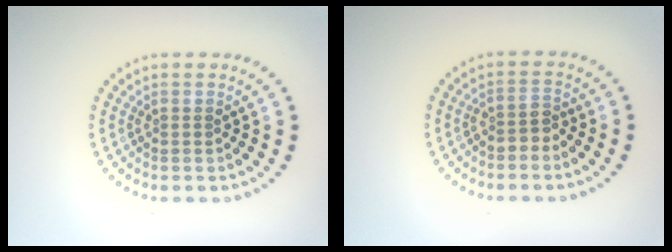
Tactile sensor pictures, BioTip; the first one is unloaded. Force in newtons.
{"total": 1.4, "press": 1.2, "slide": 0.8}